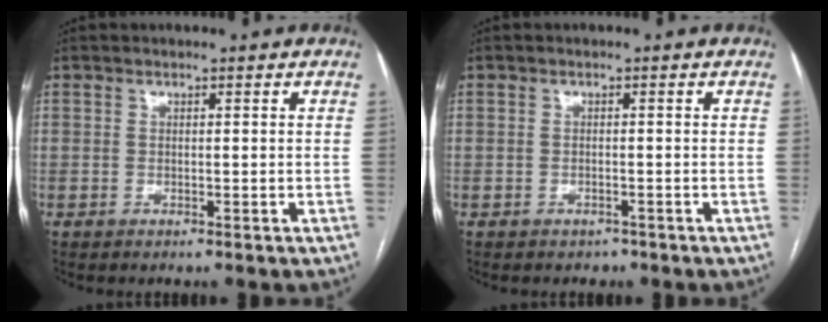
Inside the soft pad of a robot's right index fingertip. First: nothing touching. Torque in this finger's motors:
{"motor_torque": [0.09, 0.02, 0.01, 0.01]}